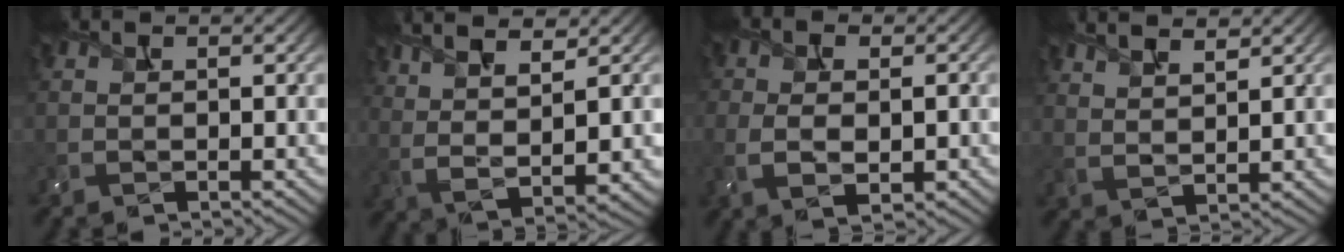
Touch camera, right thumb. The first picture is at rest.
{"total": 8.6, "force": [4.6, 2.3, 6.9], "torque": [-0.151, 0.003, 0.088]}
{"total": 6.6, "force": [-0.5, 4.2, 5.0], "torque": [-0.071, 0.003, -0.015]}
{"total": 5.0, "force": [4.0, 1.2, 2.8], "torque": [-0.052, 0.004, 0.069]}